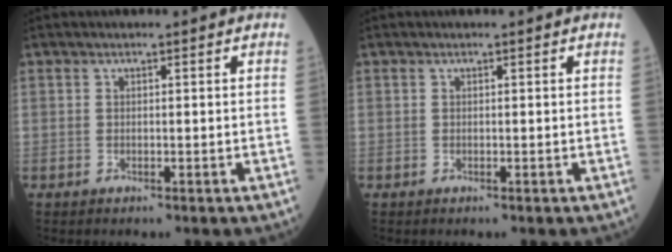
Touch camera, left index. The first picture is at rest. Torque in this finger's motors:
{"motor_torque": [0.00, 0.00, 0.00, 0.00]}